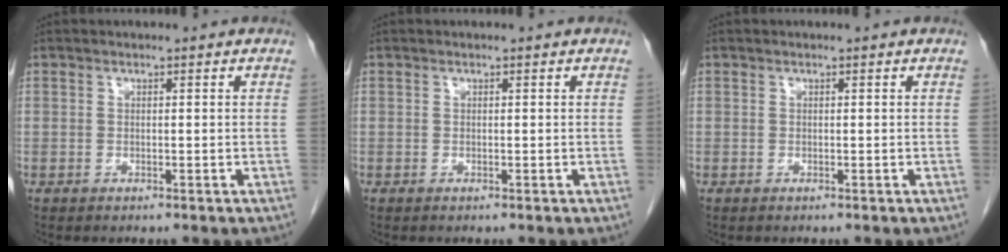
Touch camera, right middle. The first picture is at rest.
{"total": 0.0}
{"total": 0.0}